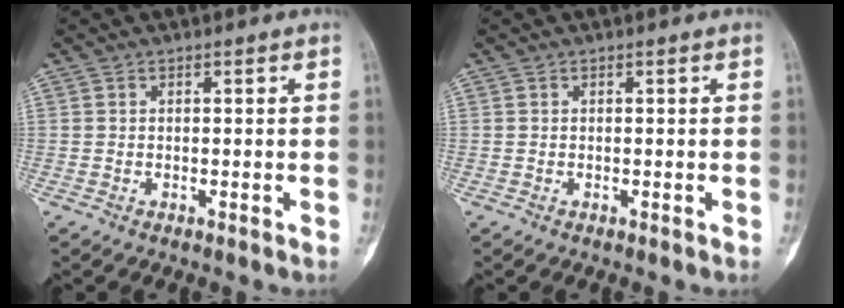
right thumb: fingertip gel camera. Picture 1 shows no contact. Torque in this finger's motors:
{"motor_torque": [0.00, 0.00, 0.16, -0.11, 0.01]}